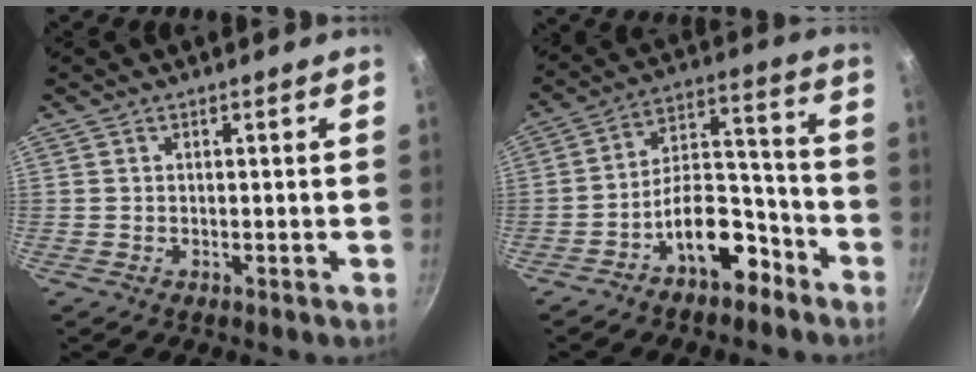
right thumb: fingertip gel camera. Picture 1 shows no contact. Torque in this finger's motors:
{"motor_torque": [1.96, 1.04, 0.94, -0.76, 0.10]}